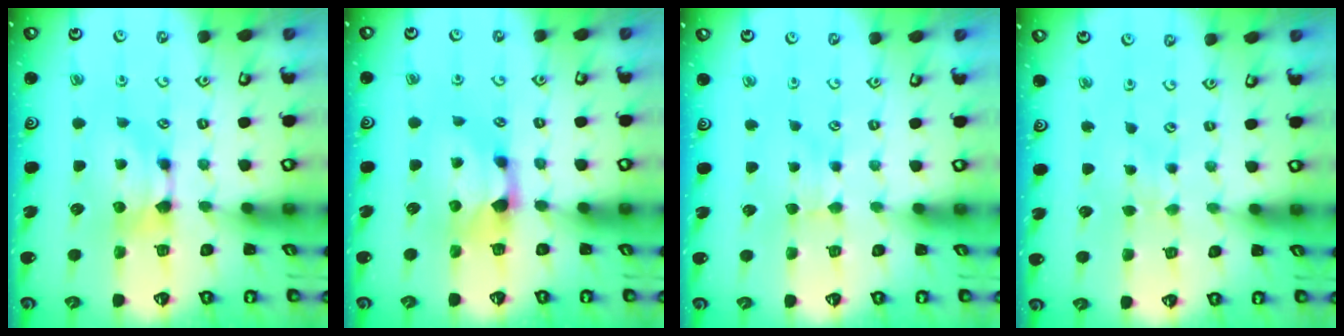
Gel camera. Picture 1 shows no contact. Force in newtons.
{"total": 1.3, "press": 0.4, "slide": 1.3}
{"total": 1.5, "press": 1.5, "slide": 0.3}
{"total": 4.0, "press": 4.0, "slide": 0.1}